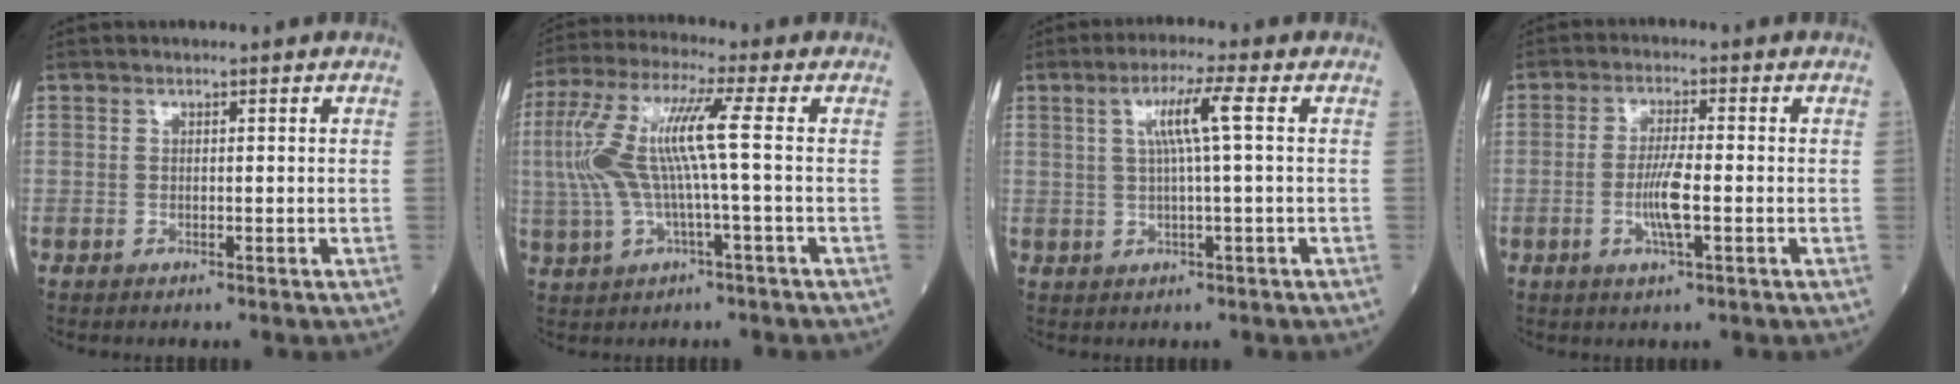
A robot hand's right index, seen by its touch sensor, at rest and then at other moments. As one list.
[{"total": 12.4, "force": [0.6, 0.6, 12.3], "torque": [-0.270, 0.025, 0.006]}, {"total": 5.6, "force": [1.3, -0.8, 5.4], "torque": [-0.102, 0.007, 0.026]}, {"total": 5.2, "force": [-1.2, 0.4, 5.1], "torque": [-0.102, -0.007, -0.024]}]